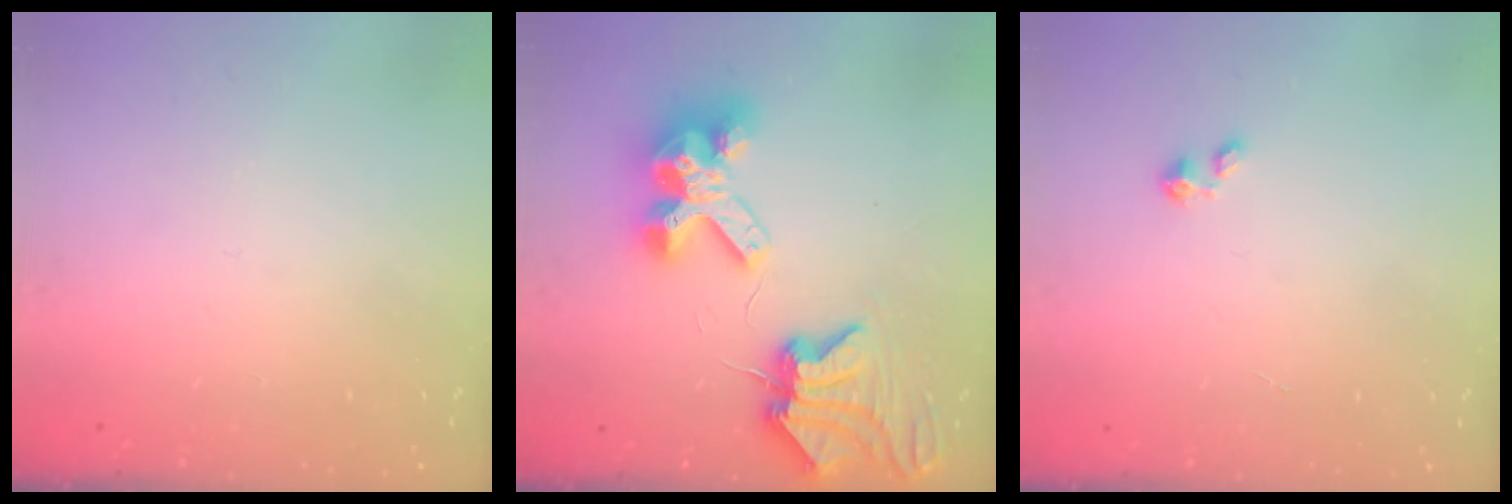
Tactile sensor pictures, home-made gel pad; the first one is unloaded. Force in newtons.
{"total": 12.2, "press": 12.1, "slide": 1.7}
{"total": 0.8, "press": 0.7, "slide": 0.3}